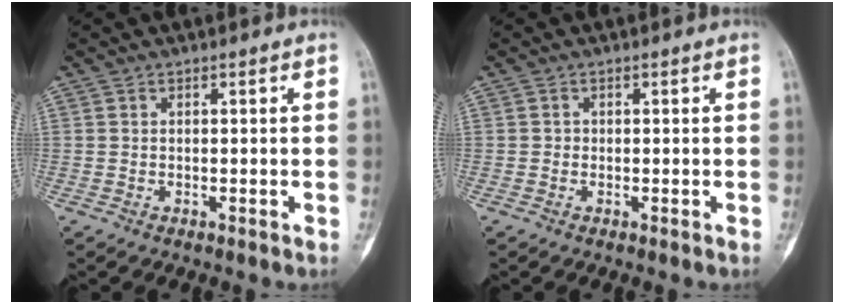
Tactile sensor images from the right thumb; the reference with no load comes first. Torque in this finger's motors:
{"motor_torque": [-0.13, -0.12, 0.23, 0.27, 0.00]}